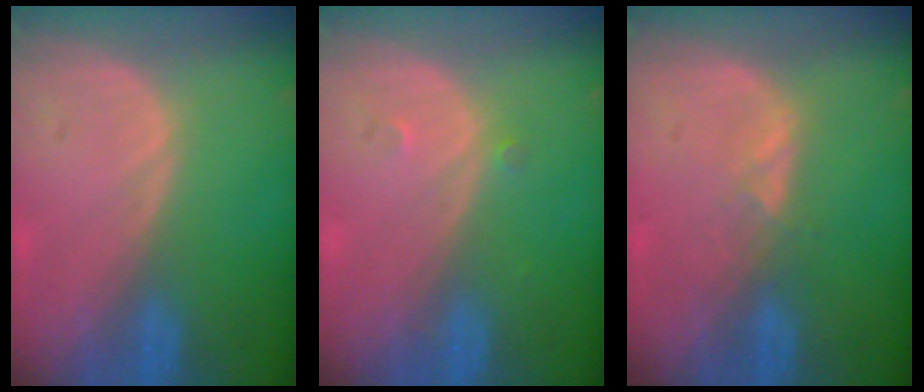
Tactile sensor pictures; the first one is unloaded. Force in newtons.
{"total": 0.9, "press": 0.7, "slide": 0.5}
{"total": 1.6, "press": 1.6, "slide": 0.3}